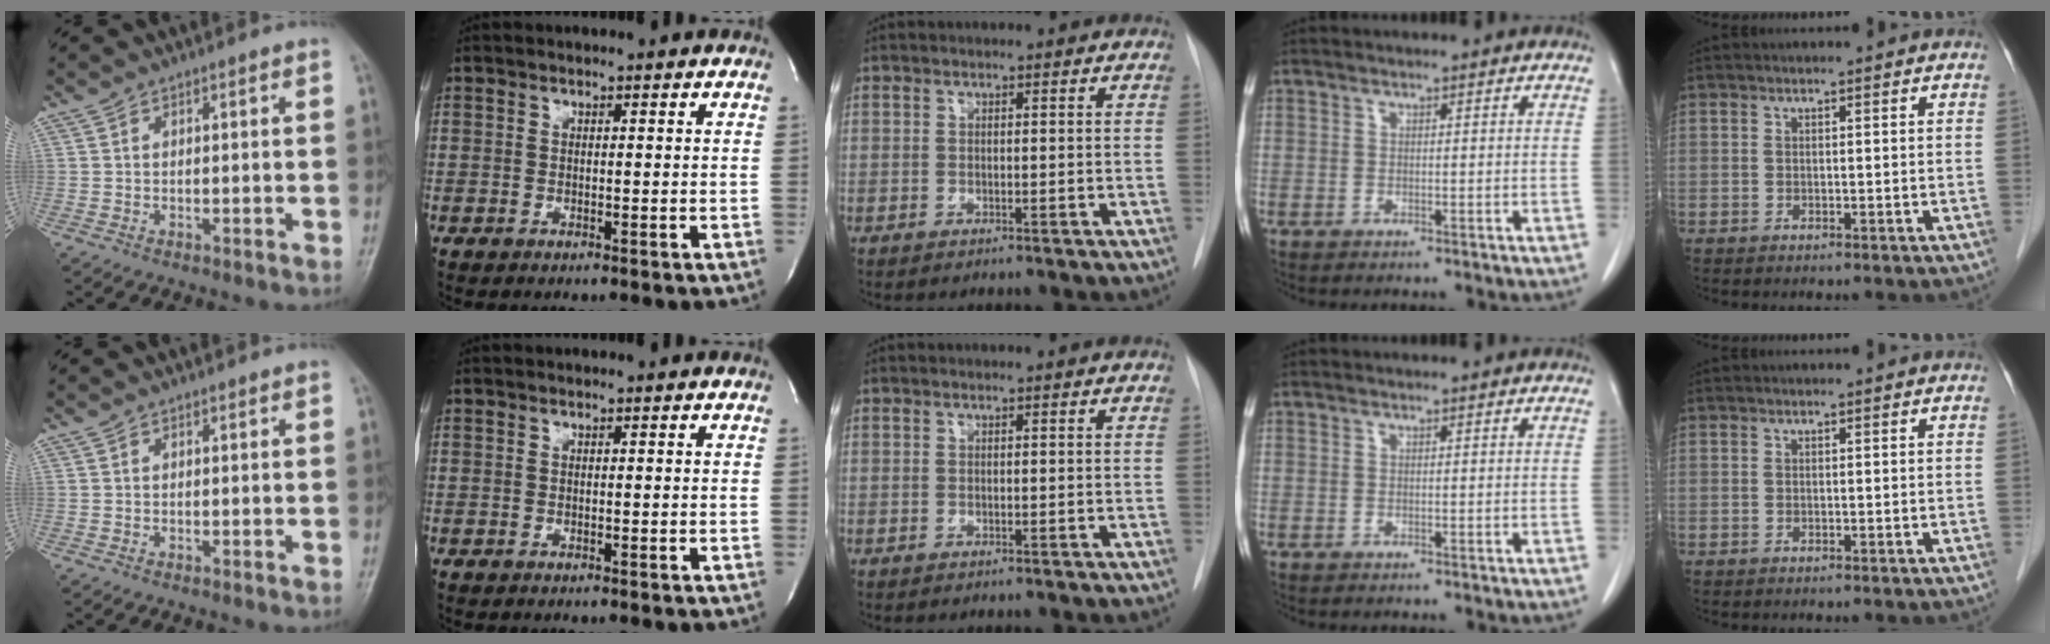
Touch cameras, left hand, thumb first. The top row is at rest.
{}